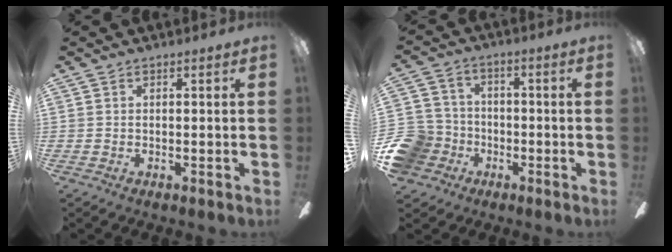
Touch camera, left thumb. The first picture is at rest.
{"total": 12.1, "force": [-4.9, 10.2, 4.2], "torque": [-0.124, 0.042, -0.087]}